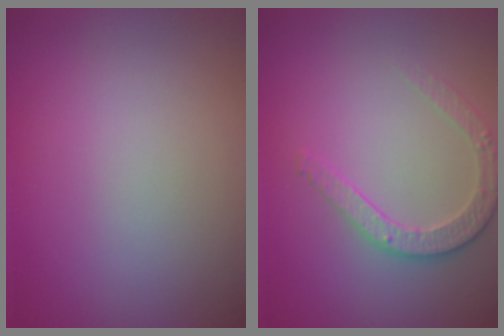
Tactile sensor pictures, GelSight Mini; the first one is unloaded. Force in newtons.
{"total": 2.8, "press": 2.5, "slide": 1.2}